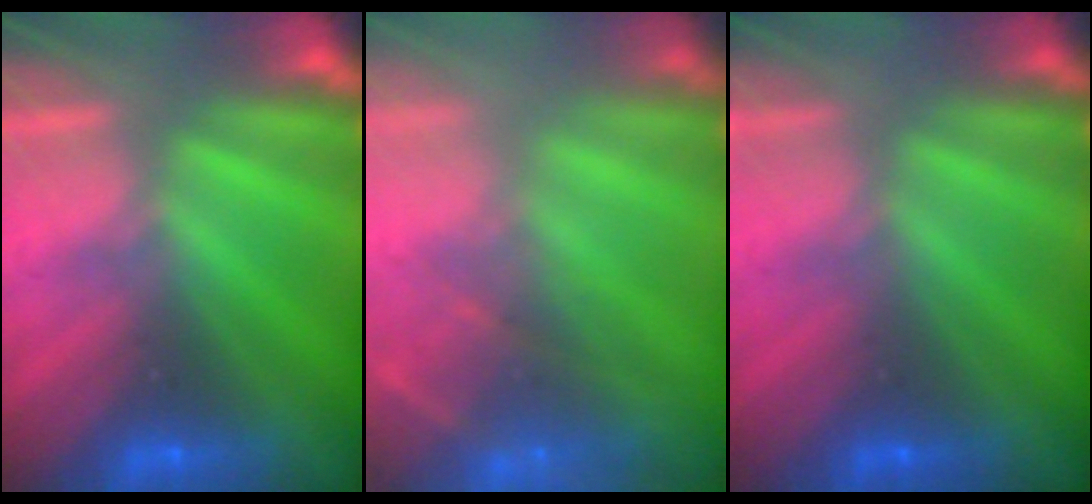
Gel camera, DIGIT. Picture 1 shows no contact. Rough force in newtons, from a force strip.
{"total": 7.4}
{"total": 2.4}